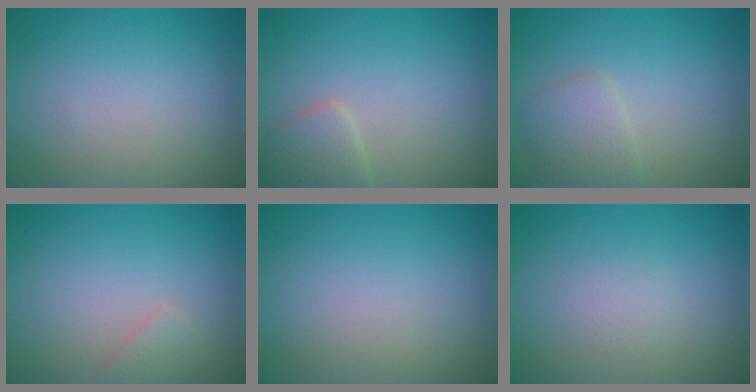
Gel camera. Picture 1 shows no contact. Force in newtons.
{"total": 2.3, "press": 2.3, "slide": 0.1}
{"total": 2.3, "press": 2.3, "slide": 0.0}
{"total": 1.2, "press": 1.2, "slide": 0.0}
{"total": 0.0}
{"total": 1.2, "press": 1.2, "slide": 0.0}